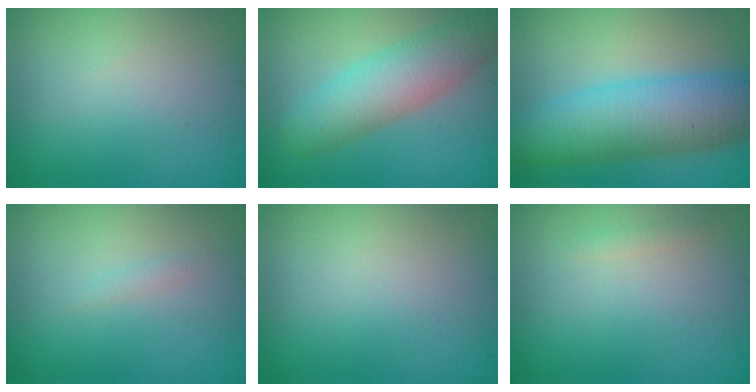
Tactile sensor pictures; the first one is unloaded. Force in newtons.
{"total": 5.6, "press": 5.6, "slide": 0.3}
{"total": 8.6, "press": 8.6, "slide": 0.2}
{"total": 0.6, "press": 0.6, "slide": 0.0}
{"total": 0.0}
{"total": 0.6, "press": 0.6, "slide": 0.0}